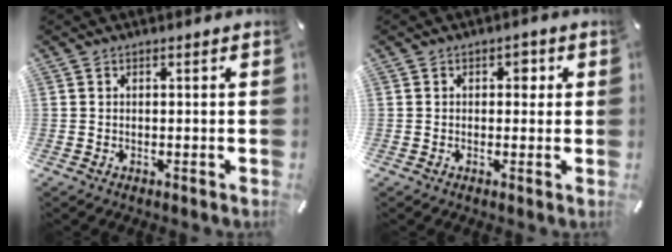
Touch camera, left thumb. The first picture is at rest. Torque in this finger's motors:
{"motor_torque": [0.51, 0.66, 0.12, -0.19, 0.04]}